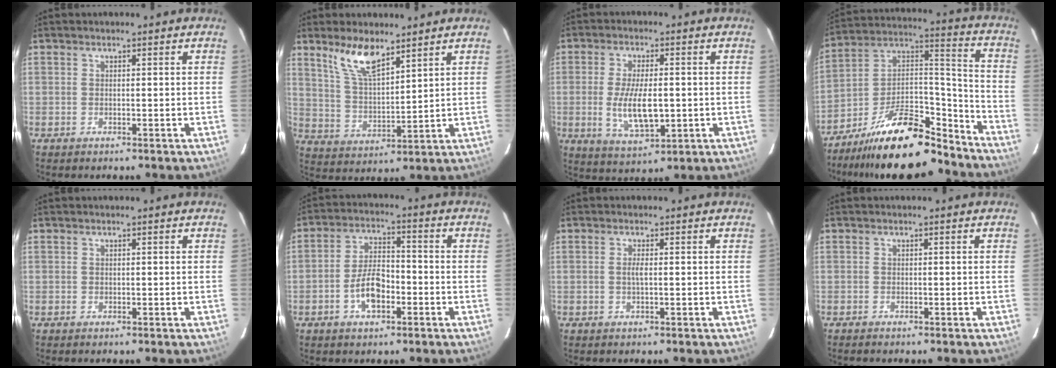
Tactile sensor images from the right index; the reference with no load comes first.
{"total": 9.0, "force": [6.4, 2.8, 5.6], "torque": [-0.107, 0.004, 0.134]}
{"total": 9.8, "force": [-1.2, 3.8, 8.9], "torque": [-0.175, -0.014, -0.015]}
{"total": 21.3, "force": [-16.4, 6.9, 11.7], "torque": [-0.206, 0.028, -0.261]}
{"total": 0.0}
{"total": 7.6, "force": [-3.1, 3.8, 5.7], "torque": [-0.115, 0.012, -0.050]}
{"total": 1.3, "force": [0.0, -0.1, 1.3], "torque": [-0.026, -0.001, -0.001]}
{"total": 0.8, "force": [-0.7, 0.2, 0.2], "torque": [-0.008, -0.002, -0.014]}